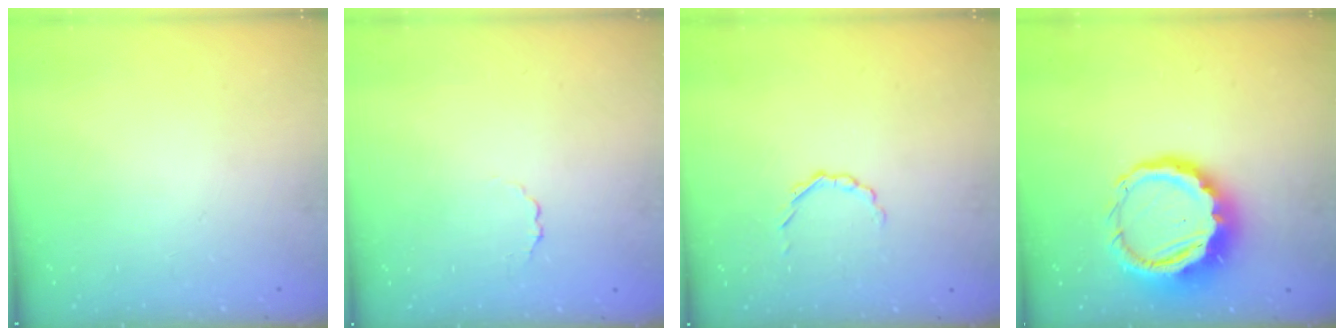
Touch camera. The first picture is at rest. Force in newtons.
{"total": 1.7, "press": 1.6, "slide": 0.5}
{"total": 1.8, "press": 1.7, "slide": 0.7}
{"total": 11.8, "press": 11.6, "slide": 2.2}